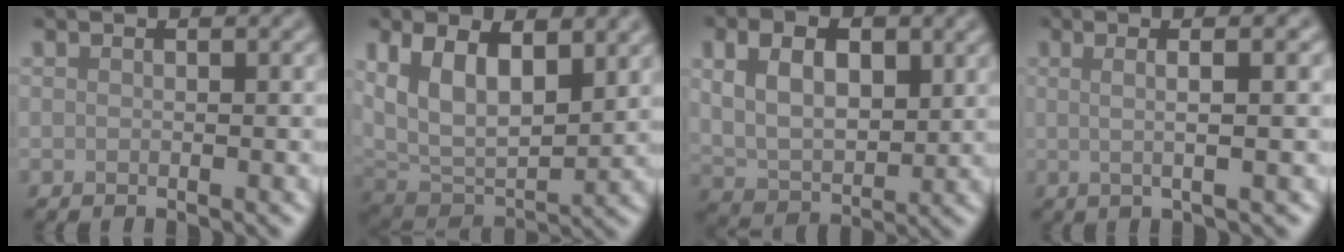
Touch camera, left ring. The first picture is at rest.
{"total": 8.9, "force": [3.2, 4.6, 6.8], "torque": [-0.140, -0.003, 0.053]}
{"total": 6.9, "force": [1.9, 4.3, 5.1], "torque": [-0.099, 0.000, 0.034]}
{"total": 5.4, "force": [1.4, 1.5, 5.0], "torque": [-0.065, 0.014, -0.008]}